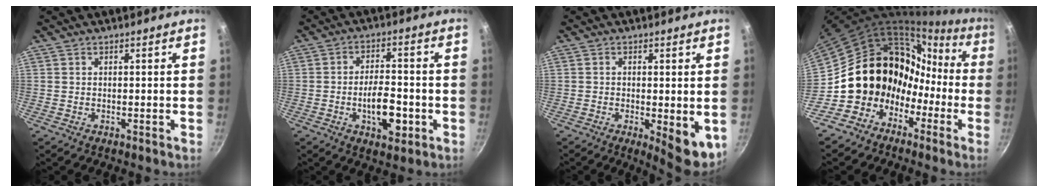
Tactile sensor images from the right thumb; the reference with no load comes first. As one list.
[{"total": 9.1, "force": [-2.7, 4.4, 7.5], "torque": [-0.103, 0.018, -0.043]}, {"total": 7.8, "force": [-1.3, 3.0, 7.1], "torque": [-0.077, -0.004, -0.010]}, {"total": 15.0, "force": [-2.9, 13.6, 5.7], "torque": [-0.036, 0.067, -0.052]}]